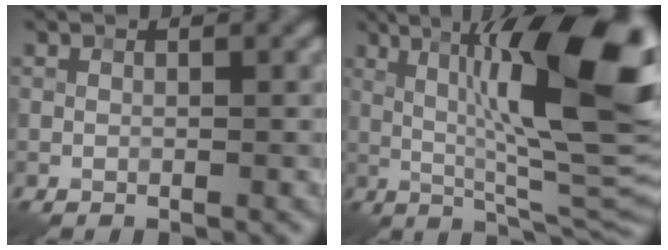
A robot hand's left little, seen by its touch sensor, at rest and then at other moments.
{"total": 15.8, "force": [3.0, 3.6, 15.1], "torque": [-0.213, 0.015, 0.045]}